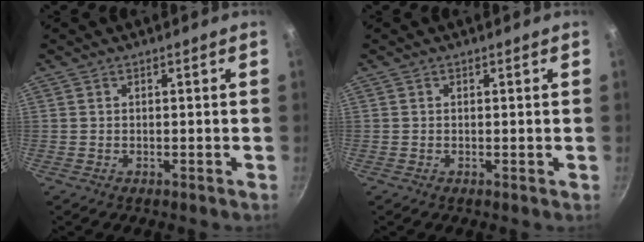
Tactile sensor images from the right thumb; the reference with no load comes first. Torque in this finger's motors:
{"motor_torque": [0.56, 0.26, -0.50, -0.02, 0.00]}